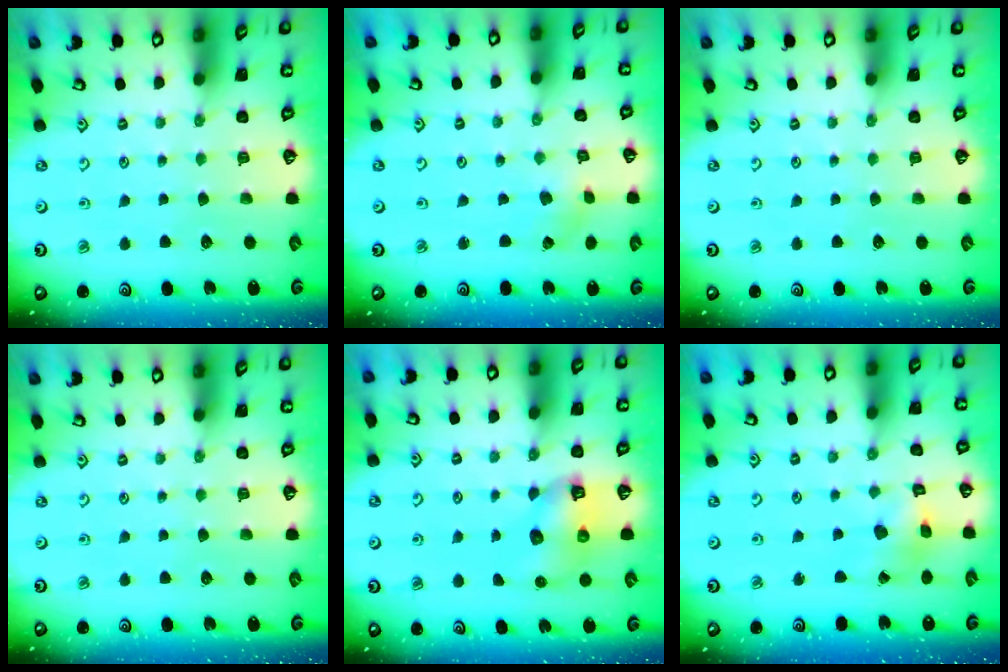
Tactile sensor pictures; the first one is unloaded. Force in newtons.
{"total": 0.0}
{"total": 0.0}
{"total": 0.0}
{"total": 6.9, "press": 6.8, "slide": 0.8}
{"total": 7.5, "press": 7.5, "slide": 0.8}